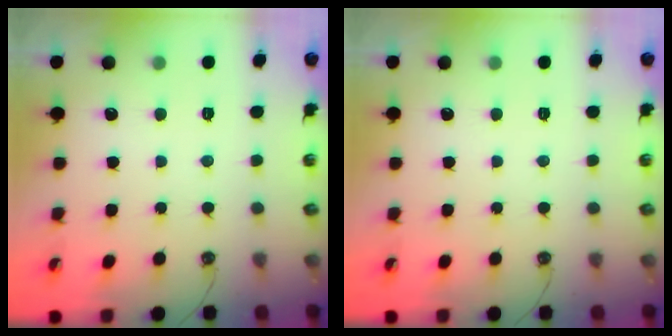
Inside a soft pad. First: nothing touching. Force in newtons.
{"total": 0.0}